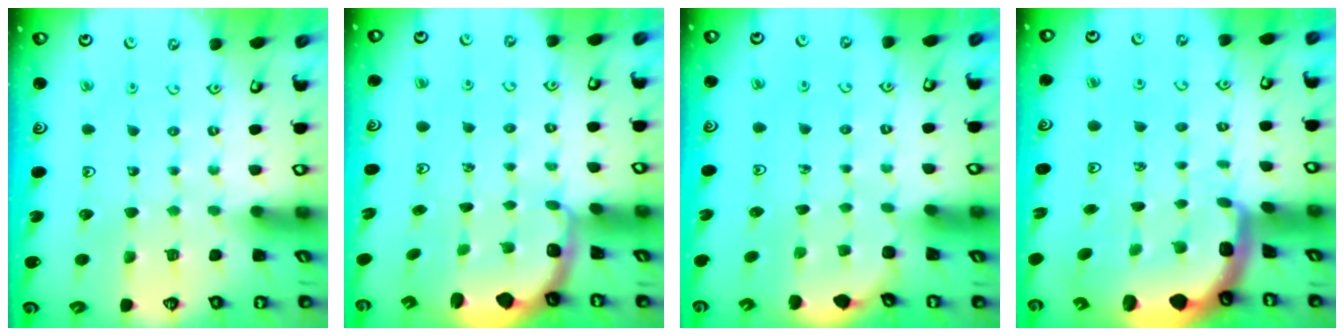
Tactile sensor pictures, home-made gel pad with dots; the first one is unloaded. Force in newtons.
{"total": 2.1, "press": 1.4, "slide": 1.6}
{"total": 2.2, "press": 1.7, "slide": 1.3}
{"total": 3.7, "press": 3.6, "slide": 1.0}